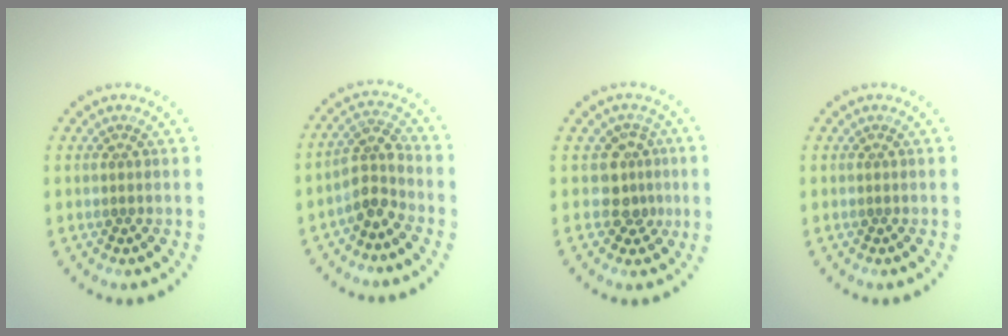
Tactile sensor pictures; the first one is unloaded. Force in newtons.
{"total": 2.9, "press": 2.2, "slide": 1.8}
{"total": 2.6, "press": 1.9, "slide": 1.9}
{"total": 0.0}